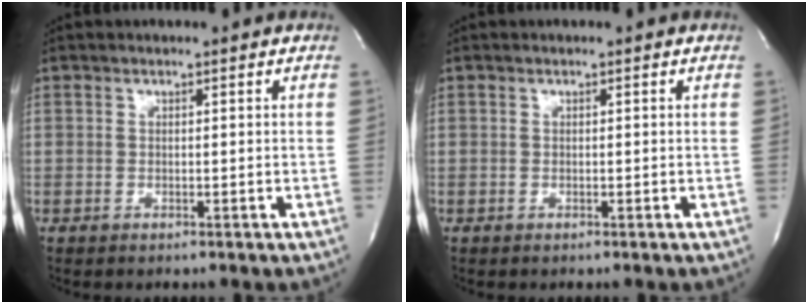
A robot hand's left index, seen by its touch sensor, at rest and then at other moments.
{"total": 0.0}